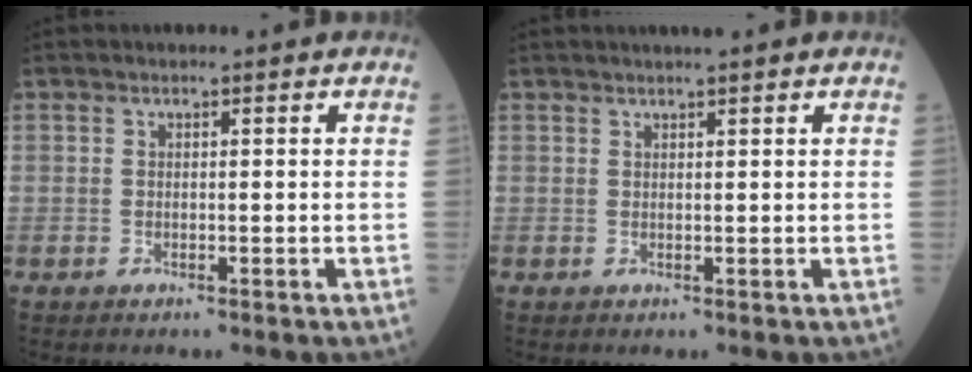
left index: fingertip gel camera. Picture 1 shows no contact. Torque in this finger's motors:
{"motor_torque": [0.15, -0.27, 0.04, 0.02]}